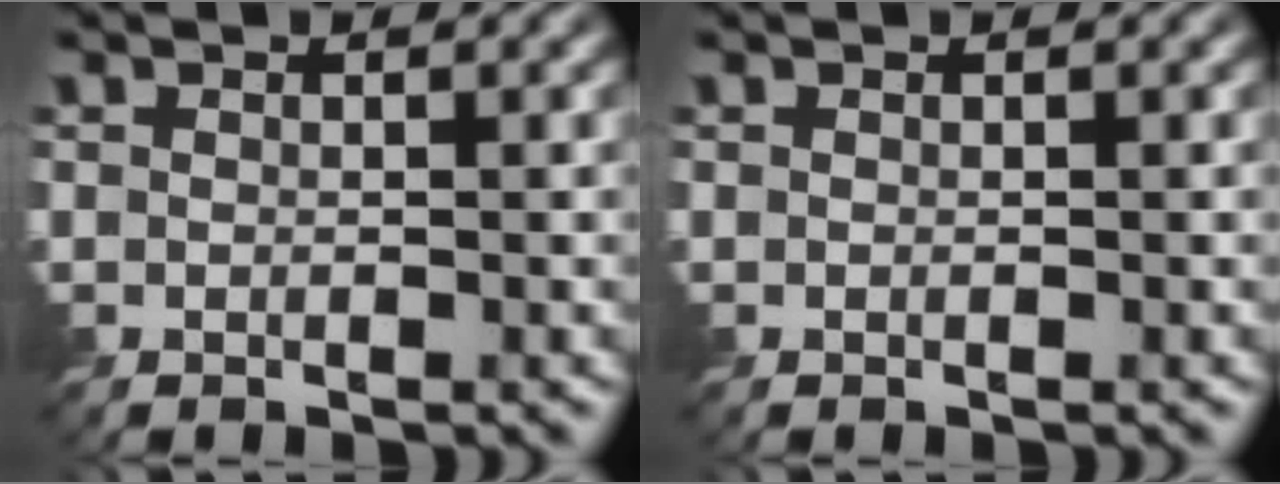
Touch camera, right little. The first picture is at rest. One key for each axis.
{"total": 0.0}